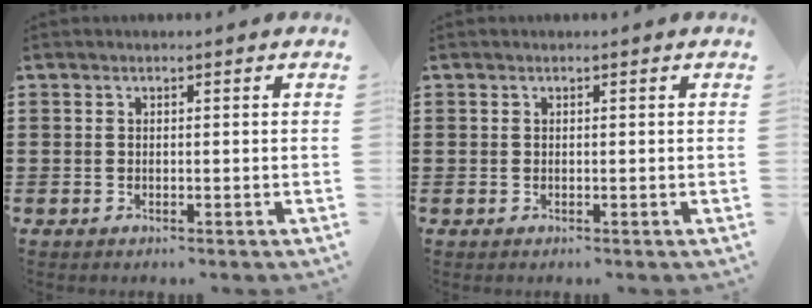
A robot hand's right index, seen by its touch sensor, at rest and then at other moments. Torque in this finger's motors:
{"motor_torque": [0.63, 1.51, -0.01, -0.03]}